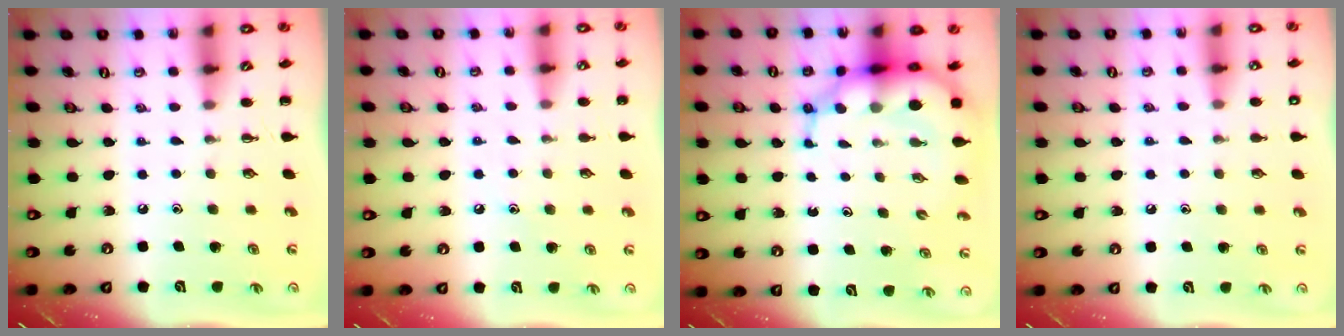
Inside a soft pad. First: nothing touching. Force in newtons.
{"total": 5.0, "press": 4.8, "slide": 1.4}
{"total": 10.5, "press": 10.1, "slide": 2.8}
{"total": 6.0, "press": 5.8, "slide": 1.7}